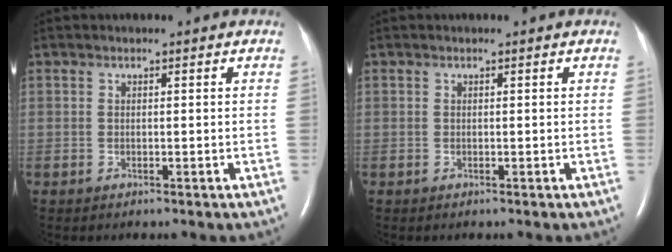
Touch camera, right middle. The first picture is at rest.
{"total": 0.0}